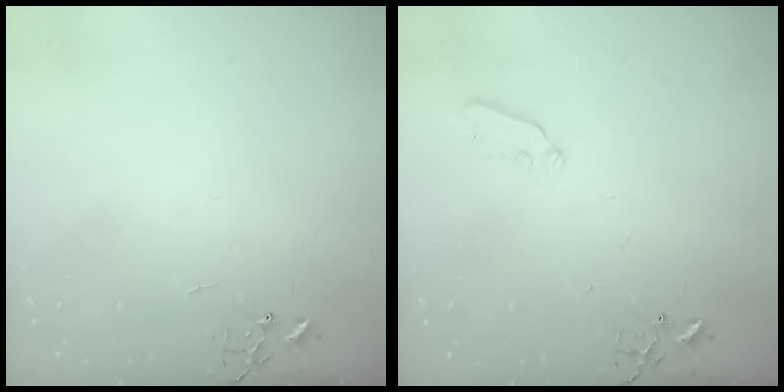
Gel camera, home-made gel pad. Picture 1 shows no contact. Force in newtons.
{"total": 4.4, "press": 4.3, "slide": 0.8}